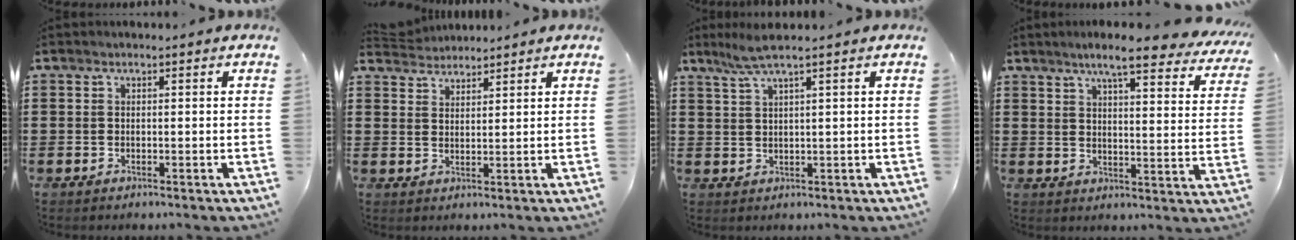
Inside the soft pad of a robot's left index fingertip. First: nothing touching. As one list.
[{"total": 3.7, "force": [3.6, 0.7, 0.2], "torque": [-0.017, -0.007, 0.069]}, {"total": 3.6, "force": [2.3, -0.3, 2.8], "torque": [-0.059, 0.001, 0.042]}, {"total": 8.0, "force": [6.5, 0.4, 4.7], "torque": [-0.095, -0.025, 0.109]}]